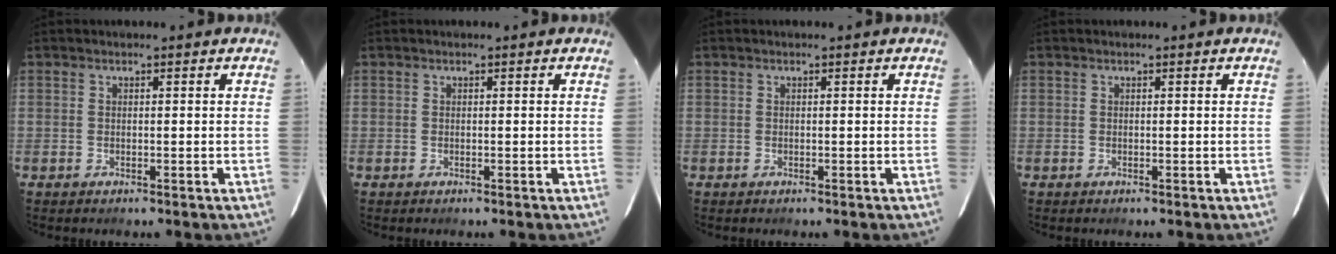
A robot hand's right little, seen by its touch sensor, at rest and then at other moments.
{"total": 0.0}
{"total": 0.0}
{"total": 0.0}